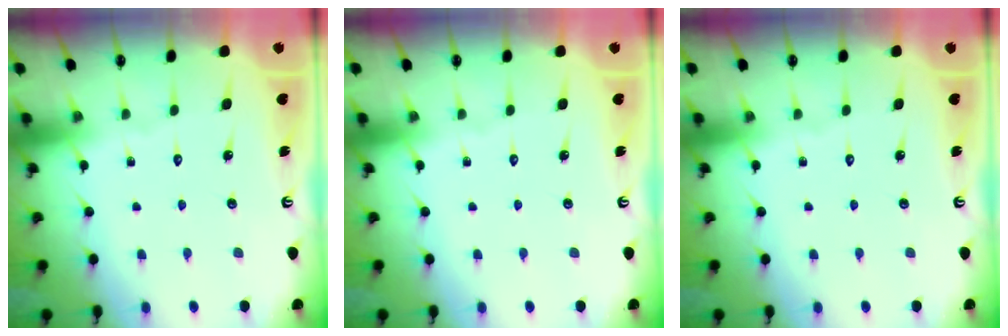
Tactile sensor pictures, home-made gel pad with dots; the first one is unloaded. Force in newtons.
{"total": 0.0}
{"total": 0.0}